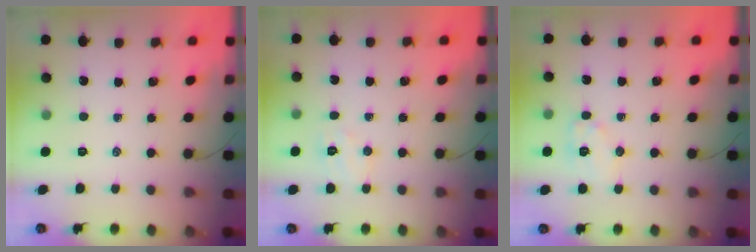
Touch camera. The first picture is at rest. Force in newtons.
{"total": 6.3, "press": 6.2, "slide": 1.0}
{"total": 7.7, "press": 7.7, "slide": 0.4}